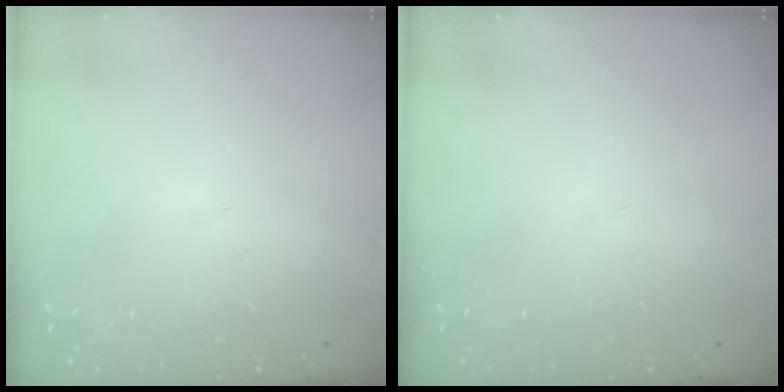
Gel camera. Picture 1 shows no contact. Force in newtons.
{"total": 0.0}